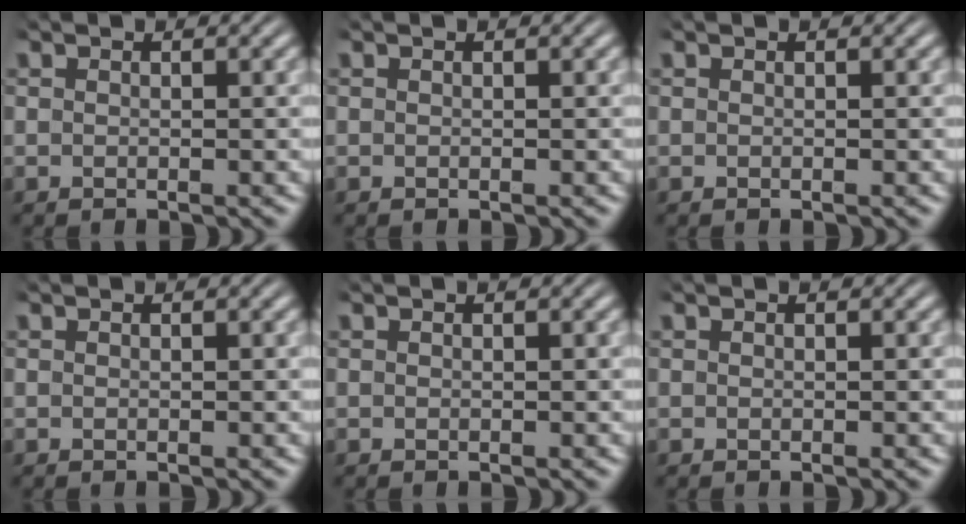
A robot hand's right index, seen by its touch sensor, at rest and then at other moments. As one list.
[{"total": 0.0}, {"total": 0.0}, {"total": 0.0}, {"total": 0.0}, {"total": 0.0}]